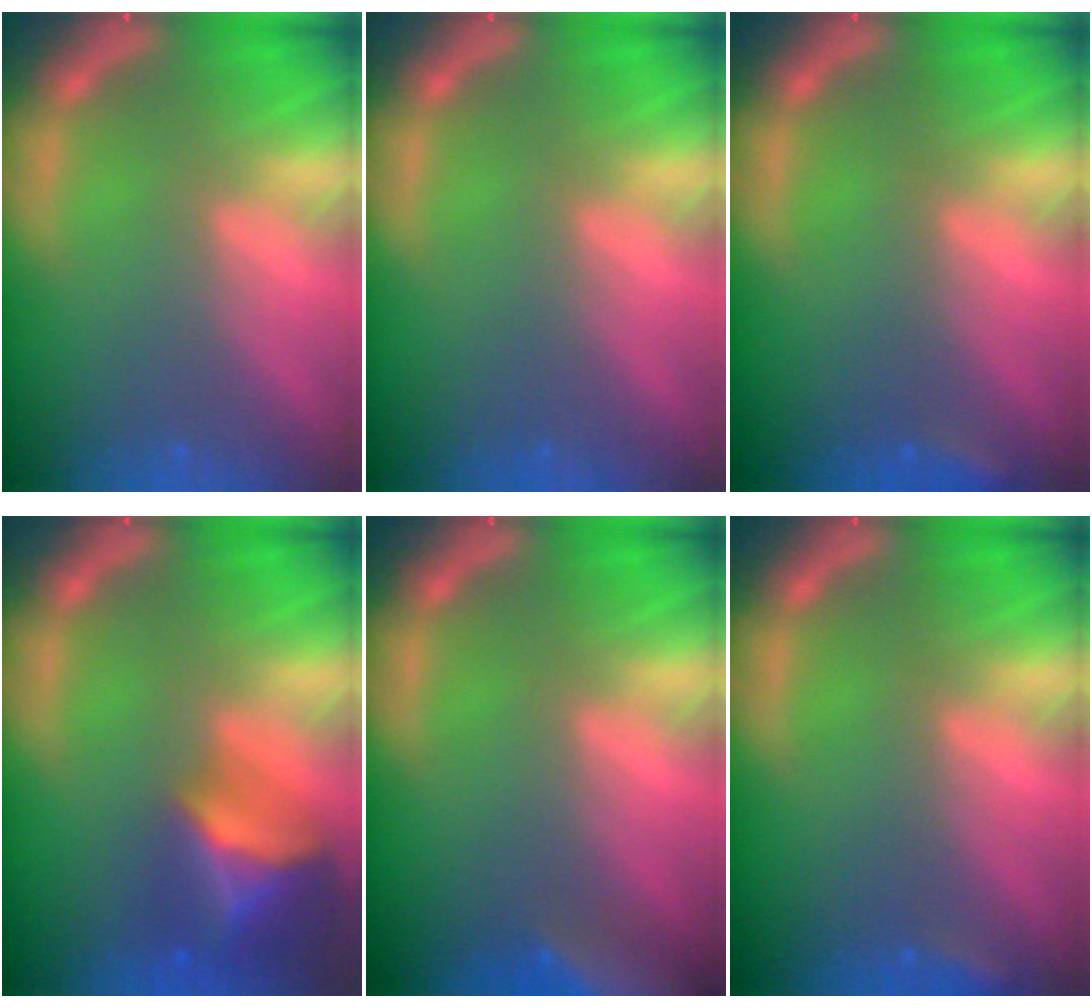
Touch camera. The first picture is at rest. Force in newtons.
{"total": 0.0}
{"total": 1.4}
{"total": 7.5}
{"total": 9.4}
{"total": 1.4}